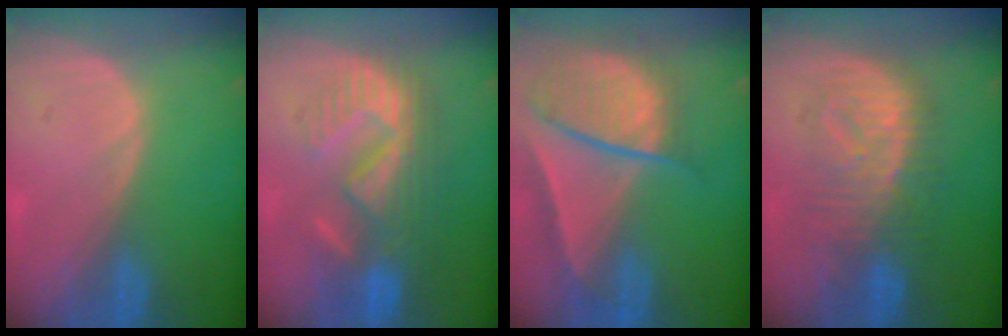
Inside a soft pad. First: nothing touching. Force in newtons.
{"total": 10.1, "press": 9.4, "slide": 3.5}
{"total": 10.1, "press": 8.3, "slide": 5.7}
{"total": 8.5, "press": 8.5, "slide": 0.2}